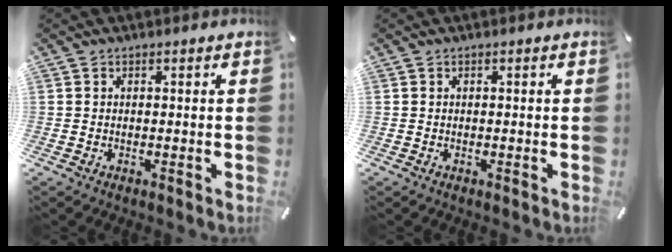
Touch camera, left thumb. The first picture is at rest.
{"total": 0.0}